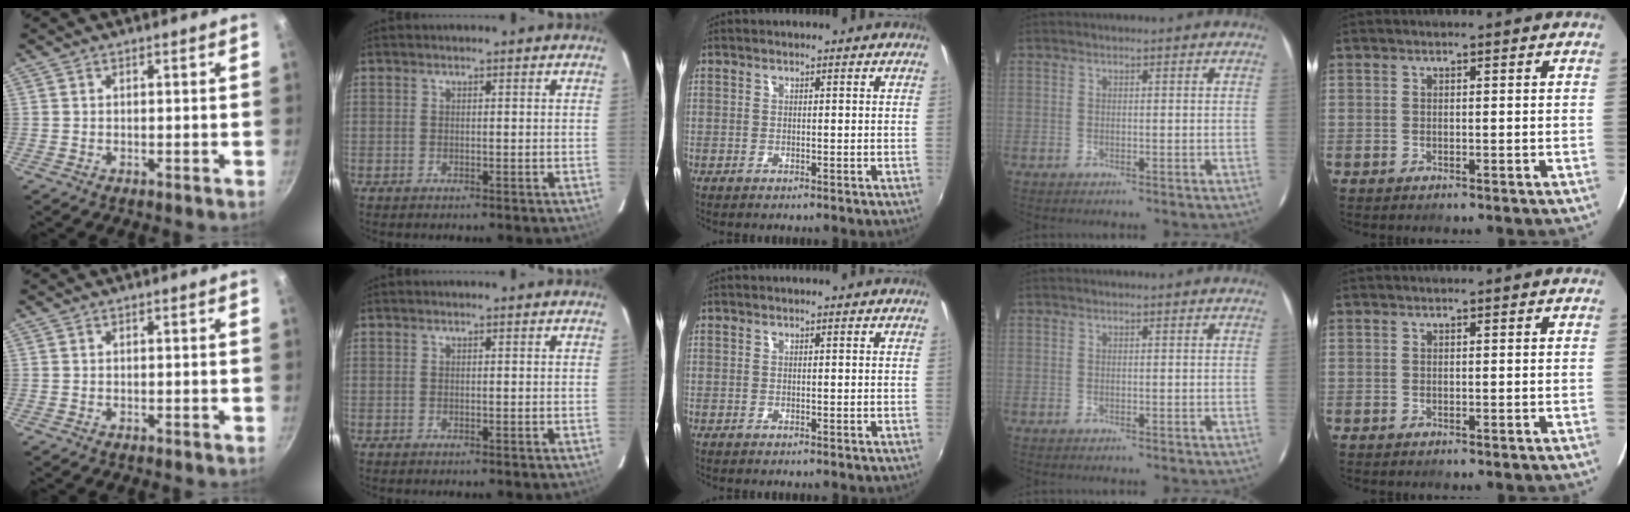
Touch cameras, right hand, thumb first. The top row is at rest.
{}